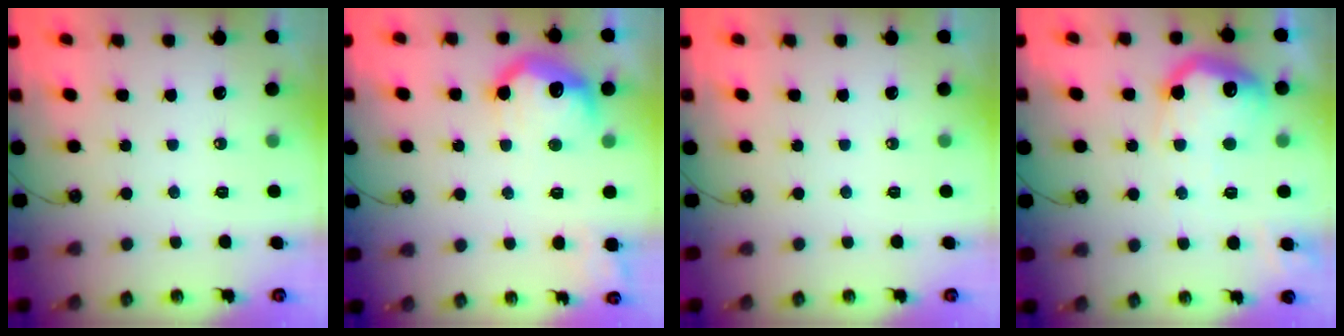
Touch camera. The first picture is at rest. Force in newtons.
{"total": 11.9, "press": 11.9, "slide": 0.8}
{"total": 0.0}
{"total": 18.2, "press": 18.2, "slide": 1.1}